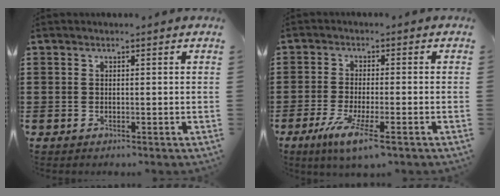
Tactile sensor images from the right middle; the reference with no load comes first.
{"total": 5.7, "force": [-3.1, 0.6, 4.7], "torque": [-0.103, -0.017, -0.057]}